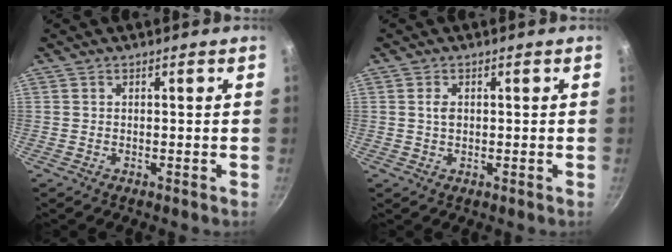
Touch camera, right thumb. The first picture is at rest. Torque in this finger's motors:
{"motor_torque": [-0.56, -0.11, 0.52, -0.02, -0.02]}